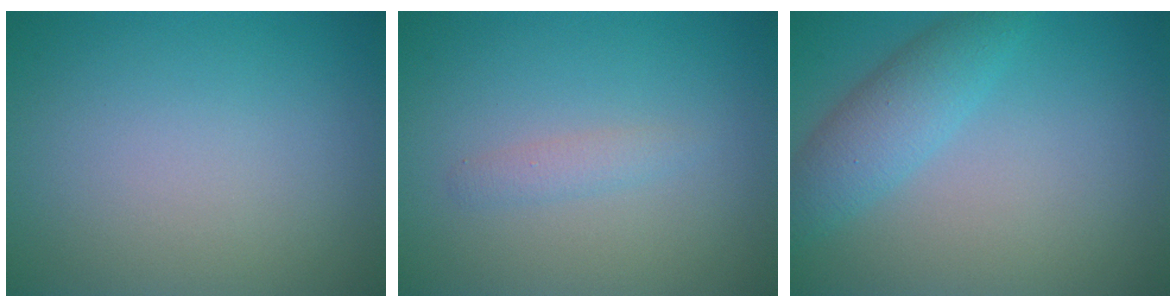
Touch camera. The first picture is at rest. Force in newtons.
{"total": 1.1, "press": 1.1, "slide": 0.0}
{"total": 3.7, "press": 3.7, "slide": 0.1}